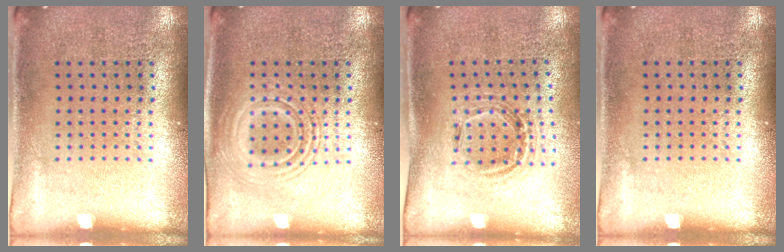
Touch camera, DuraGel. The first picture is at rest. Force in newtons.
{"total": 2.6, "press": 2.6, "slide": 0.5}
{"total": 1.0, "press": 1.0, "slide": 0.1}
{"total": 0.0}